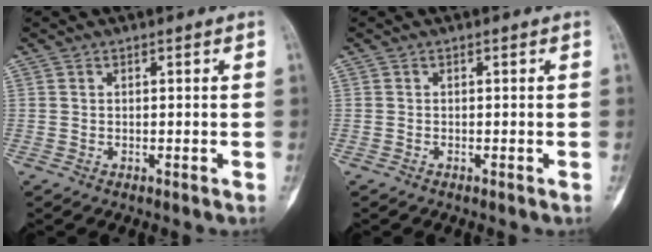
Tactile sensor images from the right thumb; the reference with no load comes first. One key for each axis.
{"total": 0.0}